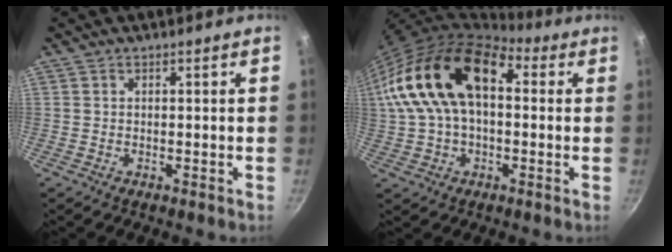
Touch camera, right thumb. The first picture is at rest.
{"total": 20.9, "force": [3.4, 12.7, 16.2], "torque": [-0.291, 0.042, 0.046]}